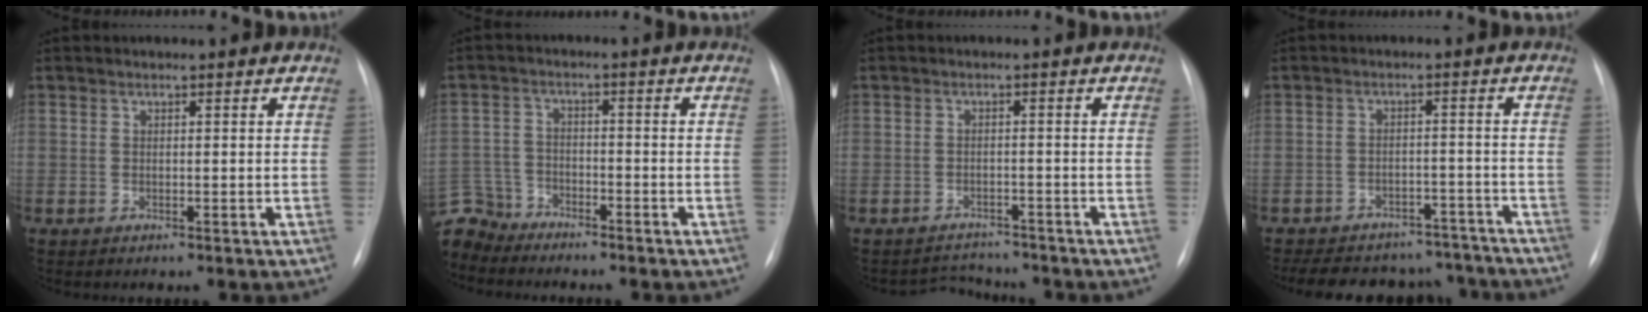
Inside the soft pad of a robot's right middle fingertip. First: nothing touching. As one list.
[{"total": 7.4, "force": [-6.9, 2.8, -0.3], "torque": [-0.003, 0.008, -0.136]}, {"total": 3.4, "force": [-3.1, 0.8, -1.1], "torque": [0.013, 0.008, -0.046]}, {"total": 19.7, "force": [-17.3, 6.4, 6.9], "torque": [-0.172, -0.009, -0.235]}]